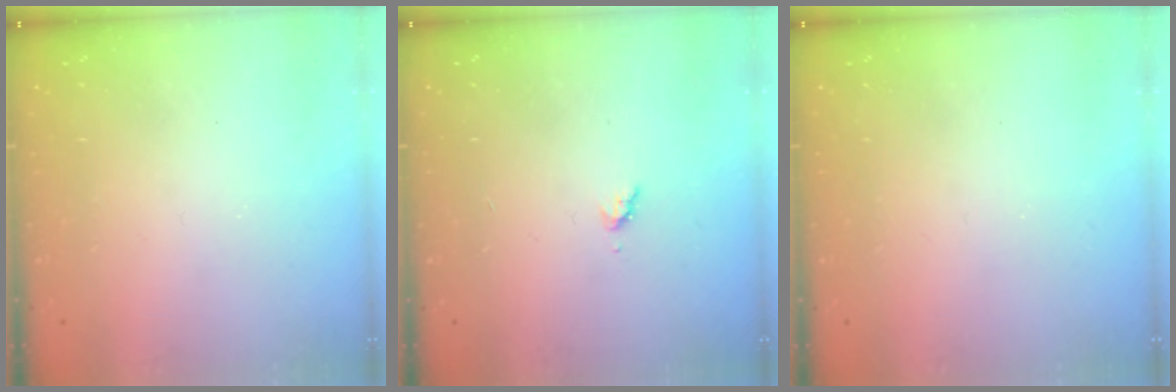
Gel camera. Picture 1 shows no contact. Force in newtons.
{"total": 3.6, "press": 3.5, "slide": 0.6}
{"total": 0.0}